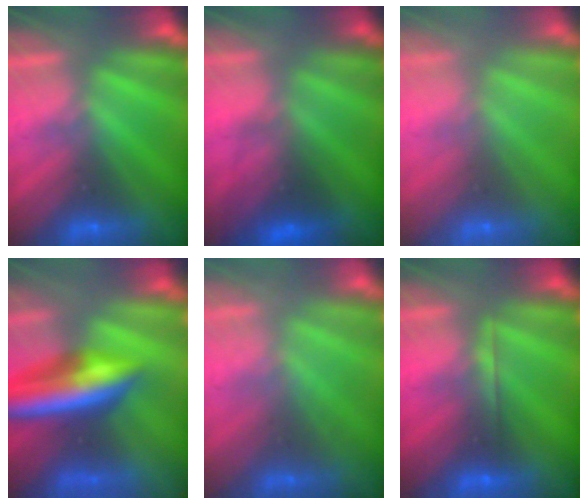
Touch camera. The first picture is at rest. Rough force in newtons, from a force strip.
{"total": 2.3}
{"total": 8.6}
{"total": 10.8}
{"total": 2.3}
{"total": 1.8}